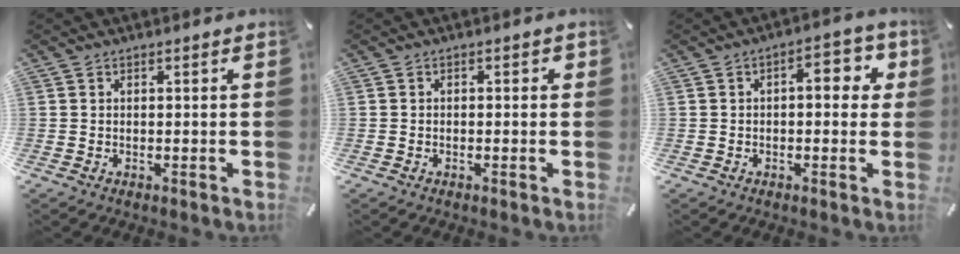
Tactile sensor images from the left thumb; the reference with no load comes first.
{"total": 1.0, "force": [-0.7, 0.7, 0.4], "torque": [-0.008, 0.004, -0.015]}
{"total": 6.9, "force": [0.6, 3.5, 5.9], "torque": [-0.077, 0.005, -0.002]}